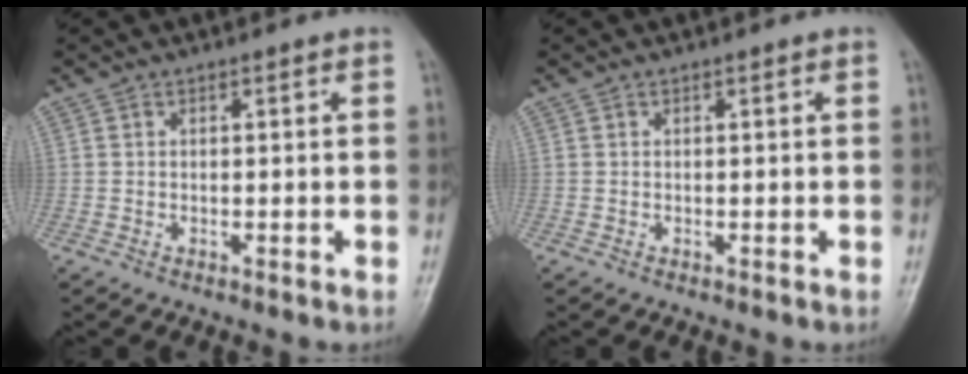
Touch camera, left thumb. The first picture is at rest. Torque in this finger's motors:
{"motor_torque": [0.00, 0.00, -0.03, -0.03, 0.00]}